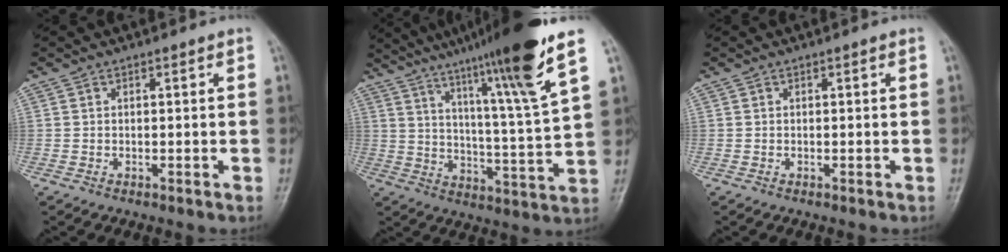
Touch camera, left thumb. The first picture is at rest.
{"total": 19.8, "force": [13.2, 0.0, 14.8], "torque": [-0.218, -0.059, 0.199]}
{"total": 0.0}